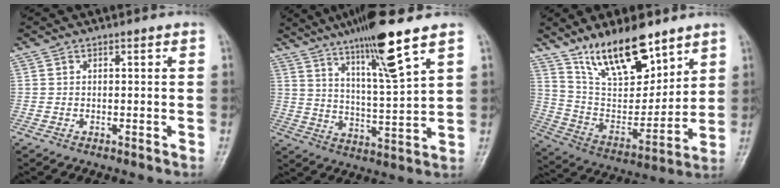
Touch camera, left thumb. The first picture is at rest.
{"total": 14.2, "force": [9.1, 0.9, 10.8], "torque": [-0.185, -0.051, 0.161]}
{"total": 17.9, "force": [12.5, 7.2, 10.6], "torque": [-0.132, -0.073, 0.235]}